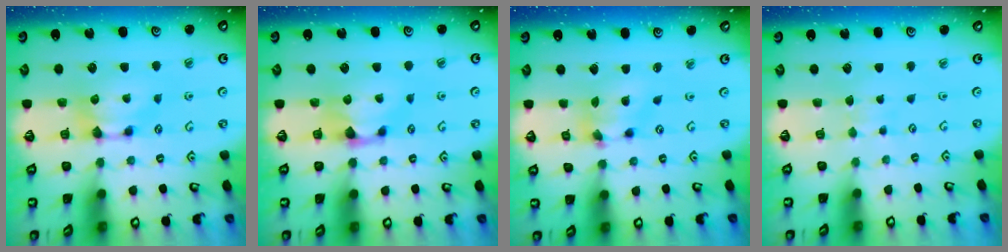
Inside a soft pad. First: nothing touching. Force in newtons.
{"total": 0.9, "press": 0.4, "slide": 0.7}
{"total": 4.2, "press": 3.8, "slide": 1.8}
{"total": 3.3, "press": 3.3, "slide": 0.5}